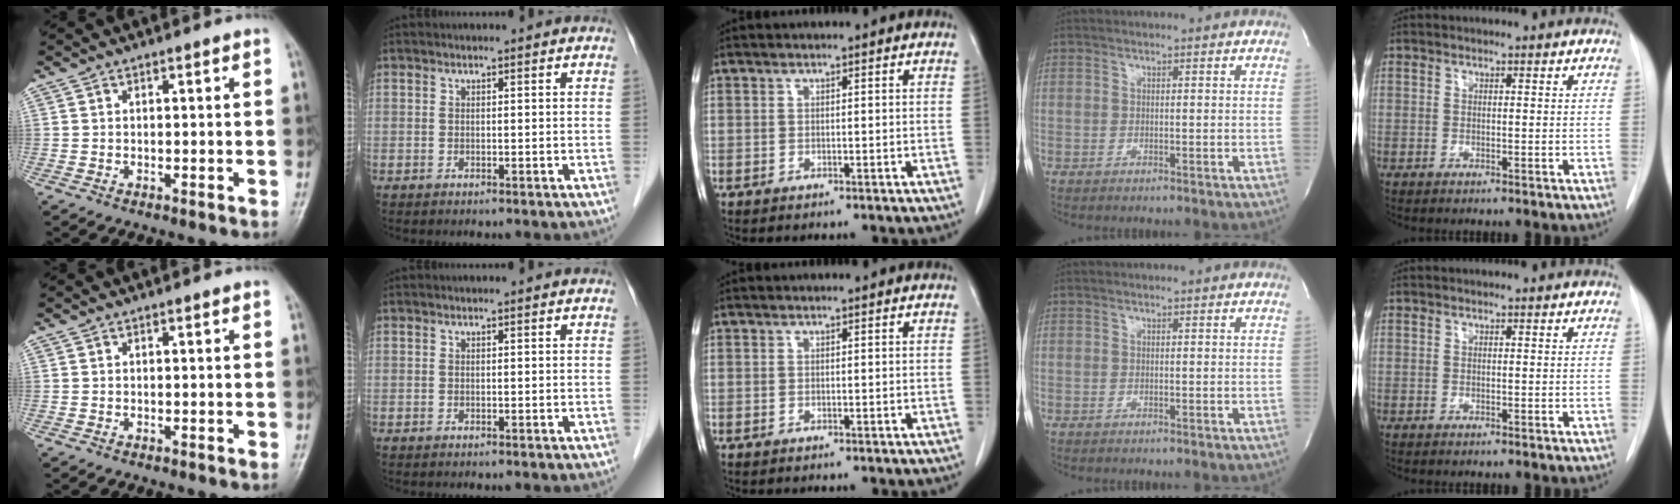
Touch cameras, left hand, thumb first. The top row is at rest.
{}